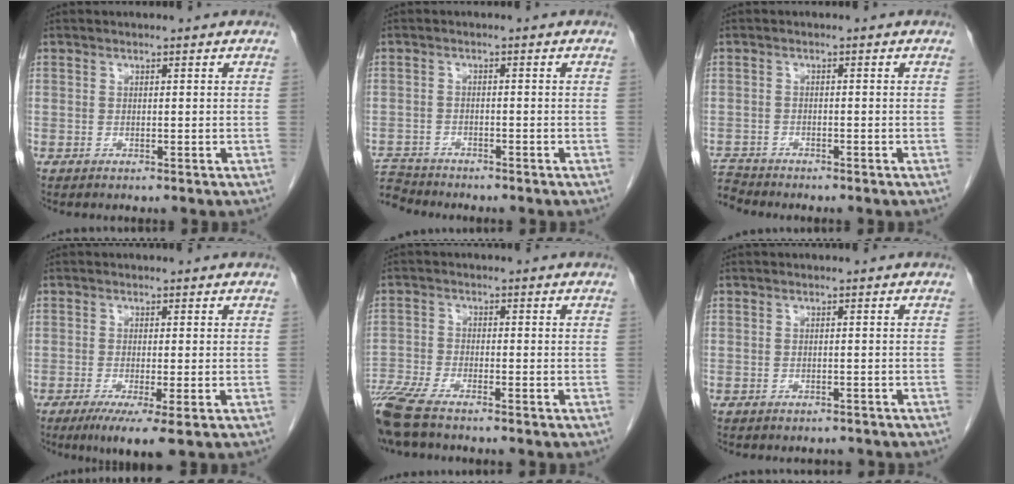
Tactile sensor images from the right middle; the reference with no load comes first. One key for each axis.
{"total": 5.5, "fx": -5.3, "fy": 1.3, "fz": -0.2, "tx": 0.001, "ty": -0.003, "tz": -0.101}
{"total": 3.5, "fx": -3.4, "fy": 0.4, "fz": -0.3, "tx": 0.006, "ty": -0.012, "tz": -0.063}
{"total": 5.2, "fx": -2.6, "fy": 0.3, "fz": 4.5, "tx": -0.070, "ty": -0.016, "tz": -0.041}
{"total": 8.8, "fx": -7.3, "fy": 1.2, "fz": 4.7, "tx": -0.102, "ty": -0.020, "tz": -0.137}
{"total": 2.4, "fx": -2.2, "fy": 1.0, "fz": 0.4, "tx": -0.010, "ty": 0.000, "tz": -0.028}